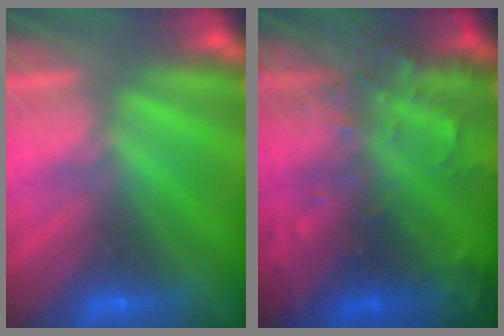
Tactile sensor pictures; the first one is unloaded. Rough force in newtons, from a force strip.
{"total": 7.3}